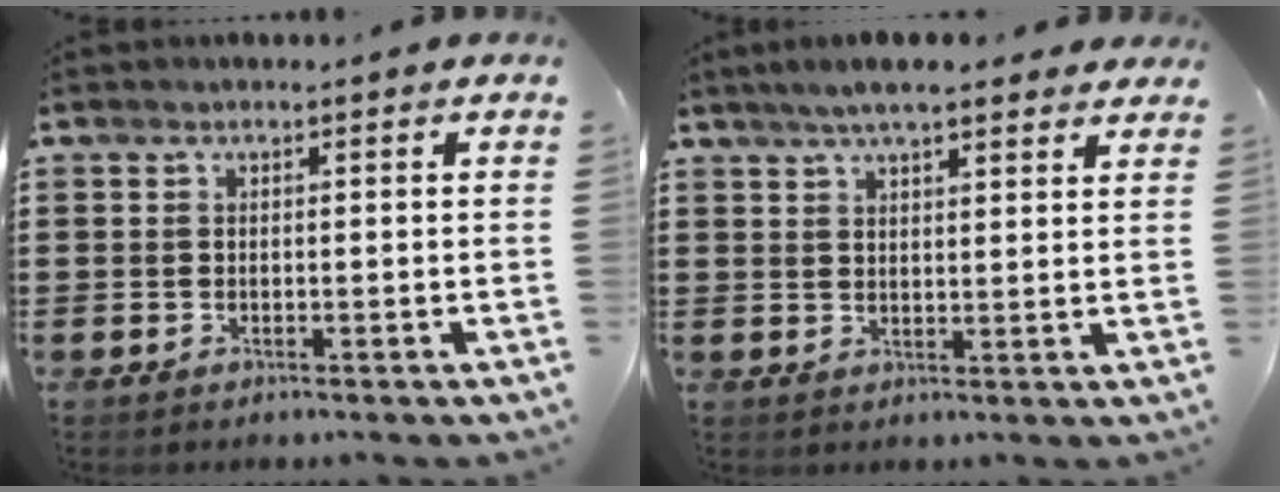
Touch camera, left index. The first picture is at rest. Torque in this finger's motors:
{"motor_torque": [1.55, -0.59, 0.71, 0.18]}